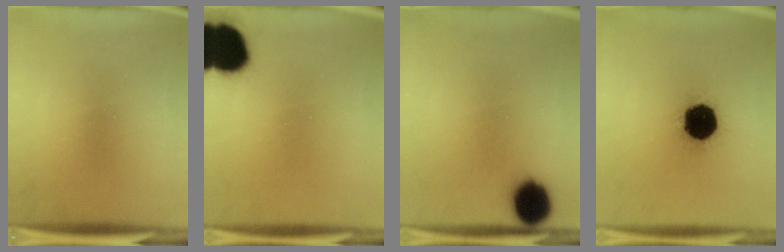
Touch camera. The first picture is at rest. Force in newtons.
{"total": 16.5}
{"total": 8.5}
{"total": 18.2}